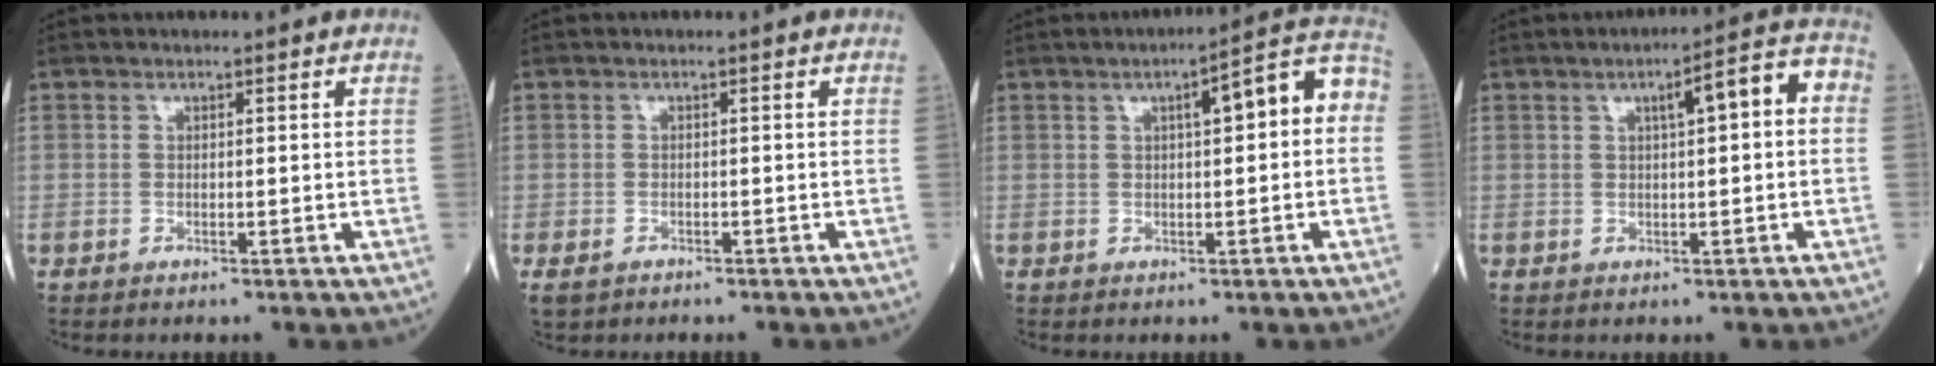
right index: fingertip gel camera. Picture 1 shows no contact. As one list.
[{"total": 1.8, "force": [-1.3, 1.0, 0.8], "torque": [-0.018, -0.003, -0.017]}, {"total": 8.1, "force": [1.2, 1.7, 7.8], "torque": [-0.101, 0.037, 0.009]}, {"total": 6.4, "force": [1.1, 1.2, 6.2], "torque": [-0.086, 0.030, 0.010]}]